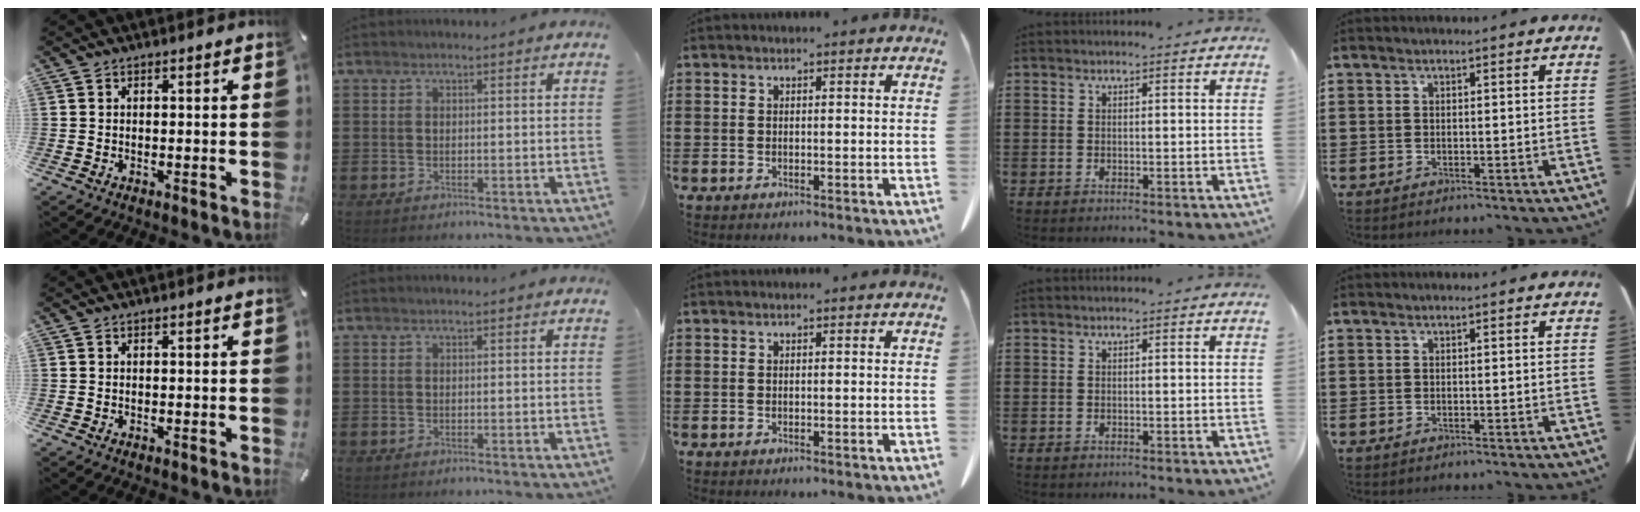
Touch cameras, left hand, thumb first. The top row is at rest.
{}